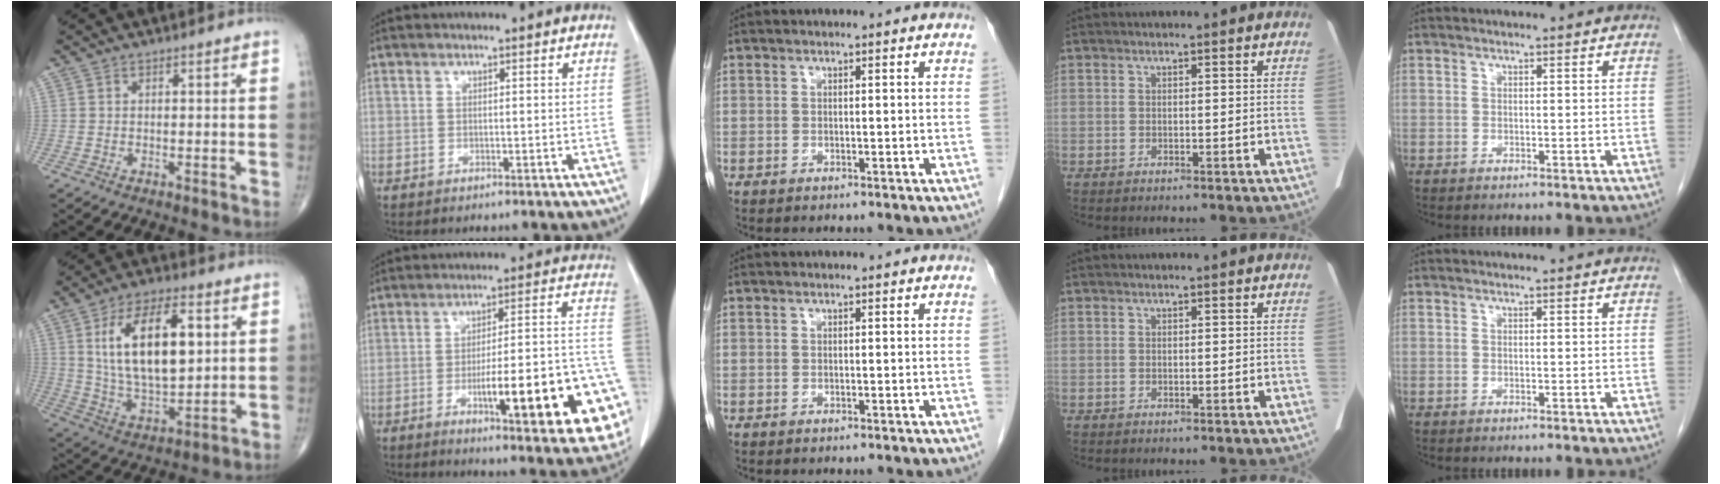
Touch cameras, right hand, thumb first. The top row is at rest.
{"thumb": {"total": 18.8, "force": [4.5, 9.2, 15.8], "torque": [-0.253, -0.011, 0.086]}, "index": {"total": 22.2, "force": [-7.1, 3.7, 20.7], "torque": [-0.198, 0.016, -0.084]}}